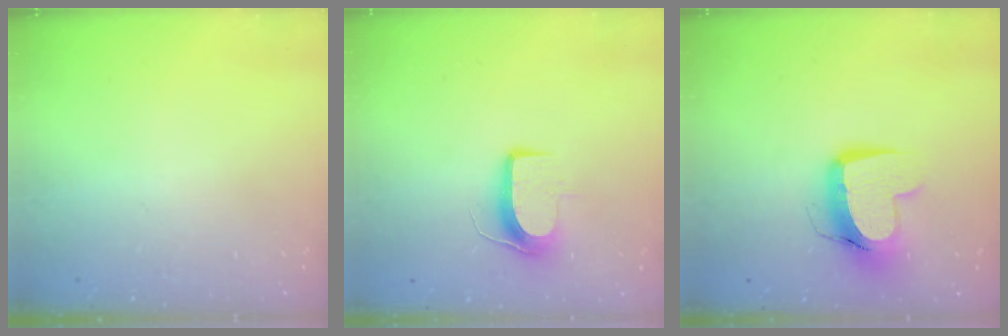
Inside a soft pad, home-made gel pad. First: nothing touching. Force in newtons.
{"total": 8.9, "press": 8.9, "slide": 0.7}
{"total": 13.0, "press": 12.9, "slide": 1.7}